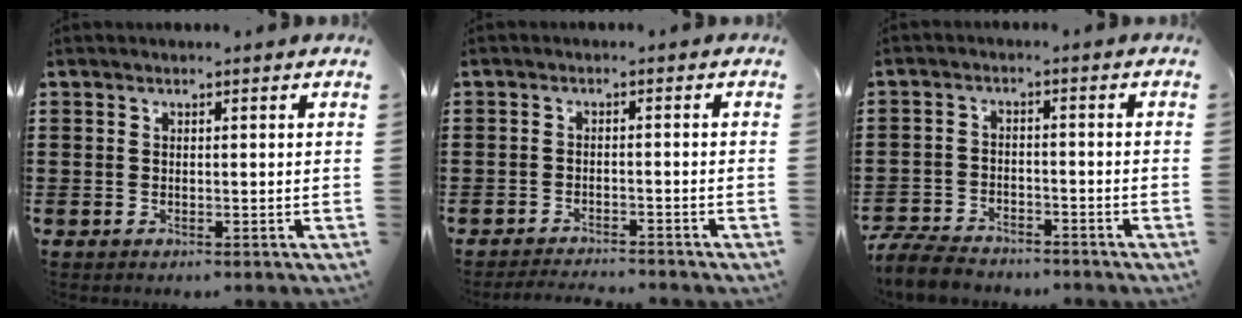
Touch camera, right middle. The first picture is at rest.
{"total": 2.3, "force": [-2.3, 0.0, 0.2], "torque": [-0.009, -0.001, -0.047]}
{"total": 5.5, "force": [-5.2, 1.2, 1.3], "torque": [-0.043, 0.001, -0.110]}